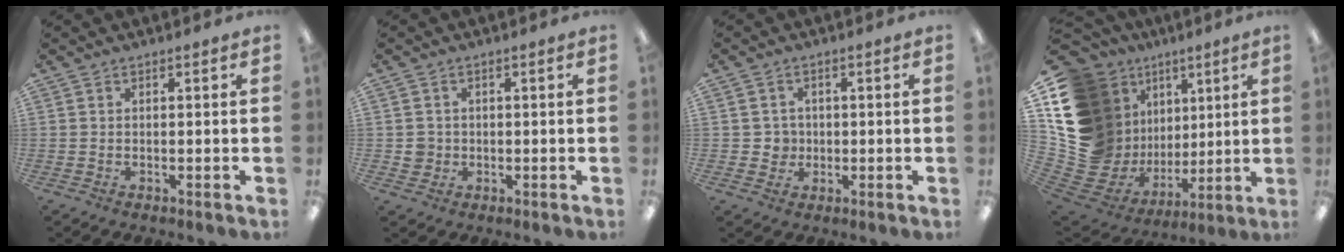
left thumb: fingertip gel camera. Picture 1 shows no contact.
{"total": 3.2, "force": [-0.1, 3.1, 0.6], "torque": [-0.007, 0.004, -0.004]}
{"total": 3.6, "force": [0.0, 3.5, 0.5], "torque": [-0.009, 0.003, -0.003]}
{"total": 20.4, "force": [5.4, 17.4, 9.3], "torque": [-0.166, -0.071, 0.159]}